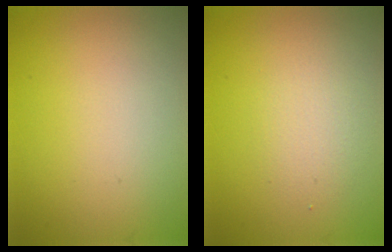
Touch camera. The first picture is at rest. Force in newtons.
{"total": 1.7, "press": 1.7, "slide": 0.2}